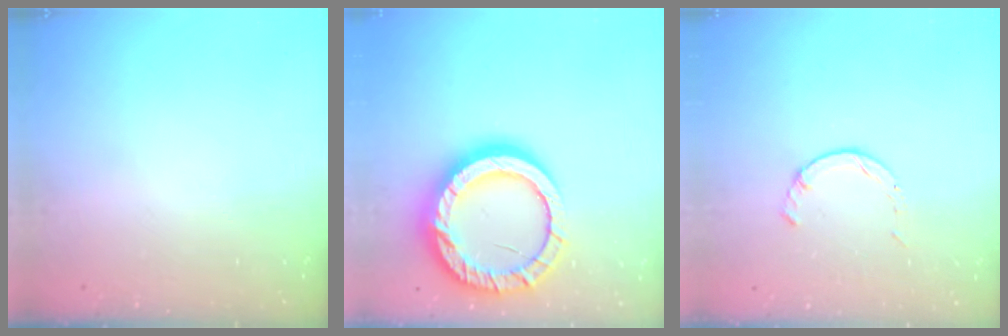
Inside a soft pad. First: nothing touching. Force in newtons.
{"total": 21.0, "press": 20.9, "slide": 2.1}
{"total": 1.7, "press": 1.7, "slide": 0.2}